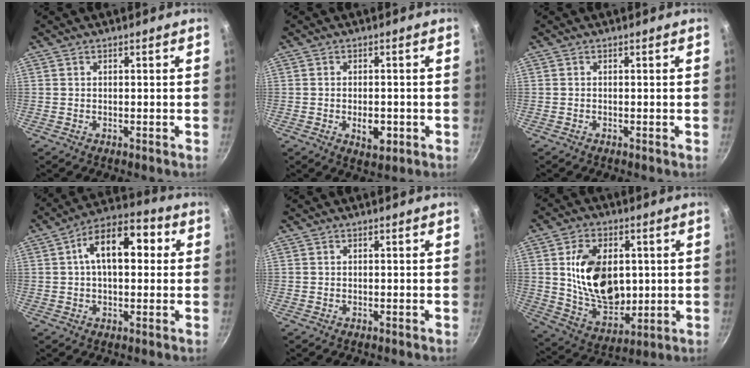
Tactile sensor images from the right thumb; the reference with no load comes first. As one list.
[{"total": 4.6, "force": [-1.2, 2.5, 3.6], "torque": [-0.040, 0.004, -0.014]}, {"total": 0.0}, {"total": 13.5, "force": [2.4, 7.7, 10.8], "torque": [-0.128, 0.030, 0.019]}, {"total": 0.0}, {"total": 17.2, "force": [2.1, 11.6, 12.5], "torque": [-0.184, -0.014, 0.050]}]